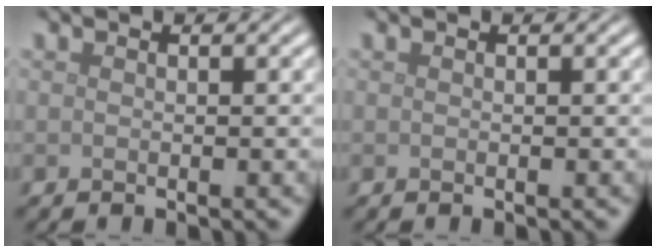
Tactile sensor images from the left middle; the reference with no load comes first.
{"total": 0.0}